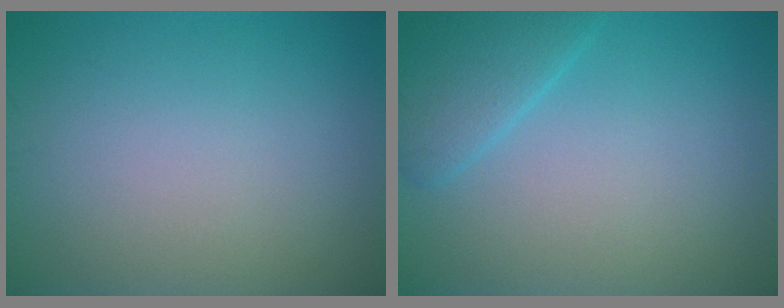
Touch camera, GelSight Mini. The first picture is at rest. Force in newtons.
{"total": 3.0, "press": 3.0, "slide": 0.2}